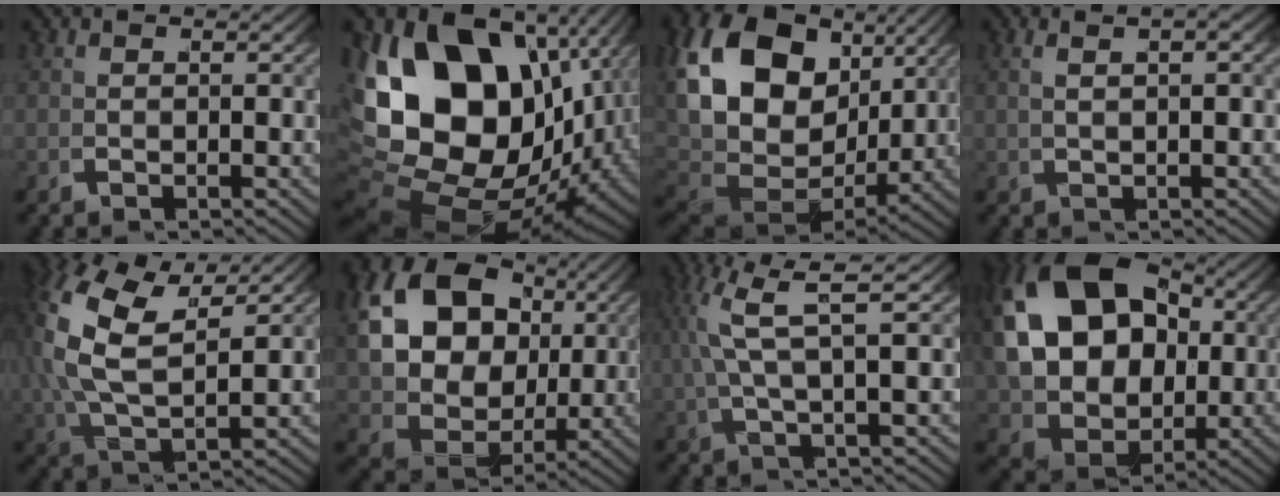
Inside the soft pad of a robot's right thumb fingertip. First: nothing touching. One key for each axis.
{"total": 30.1, "fx": -1.3, "fy": 20.8, "fz": 21.7, "tx": -0.407, "ty": -0.047, "tz": -0.001}
{"total": 19.5, "fx": 1.7, "fy": 13.9, "fz": 13.6, "tx": -0.291, "ty": -0.034, "tz": 0.036}
{"total": 2.1, "fx": 0.5, "fy": 0.6, "fz": 1.9, "tx": -0.041, "ty": 0.006, "tz": 0.017}
{"total": 8.6, "fx": 2.3, "fy": 5.1, "fz": 6.5, "tx": -0.186, "ty": -0.020, "tz": 0.060}
{"total": 19.2, "fx": 2.9, "fy": 14.8, "fz": 11.8, "tx": -0.284, "ty": -0.025, "tz": 0.050}
{"total": 6.3, "fx": 2.7, "fy": 2.2, "fz": 5.2, "tx": -0.105, "ty": 0.014, "tz": 0.041}
{"total": 21.7, "fx": 2.6, "fy": 16.0, "fz": 14.4, "tx": -0.334, "ty": -0.033, "tz": 0.050}